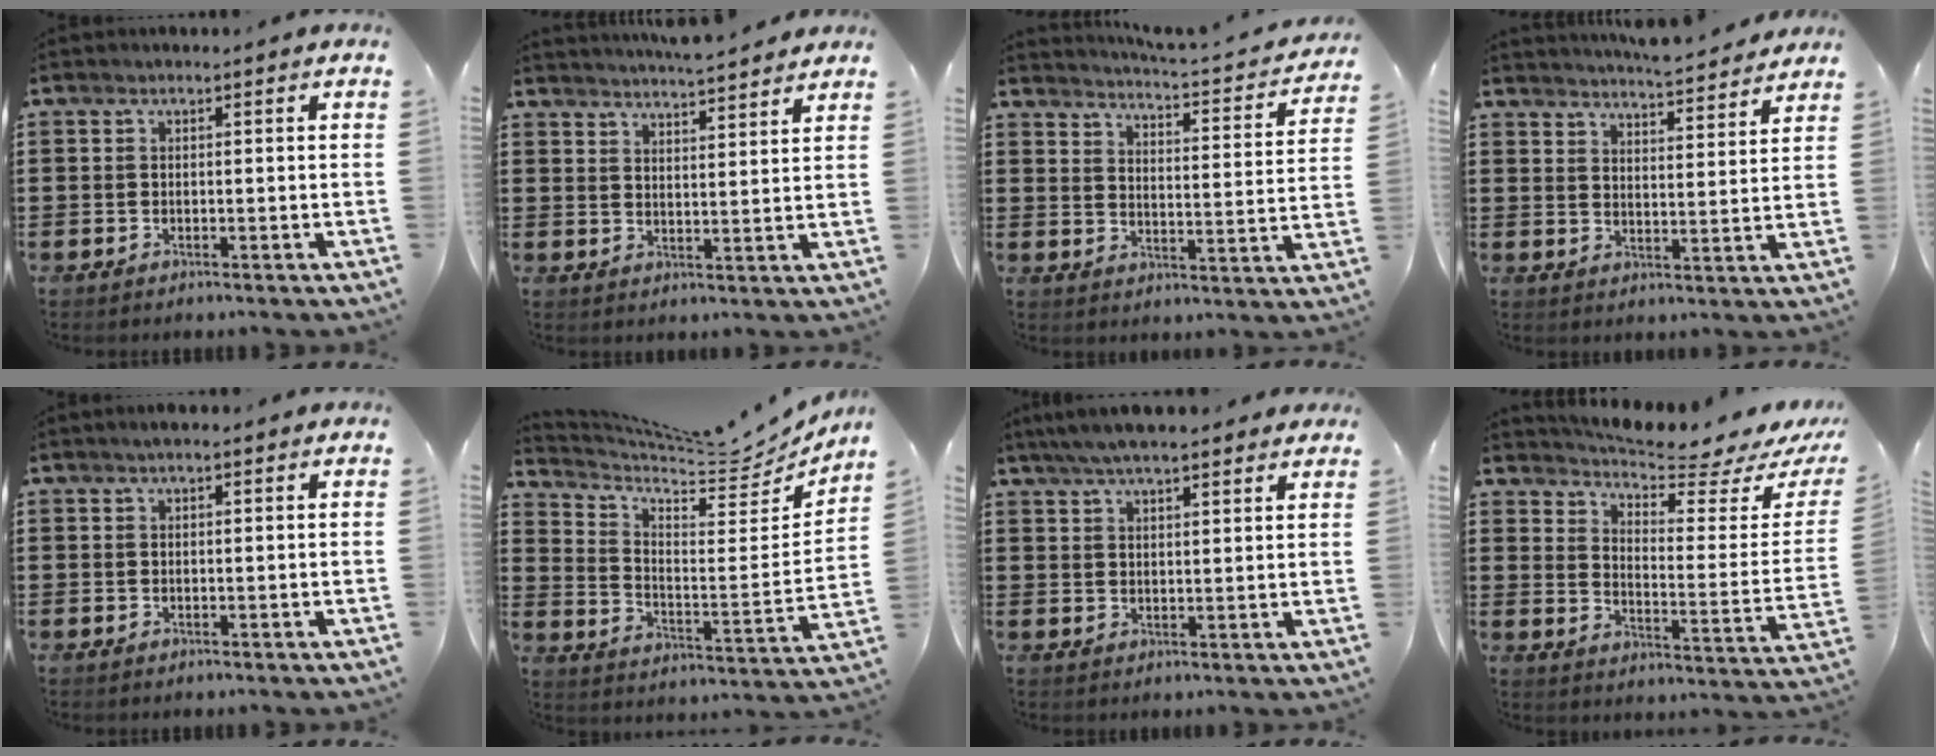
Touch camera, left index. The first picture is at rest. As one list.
[{"total": 4.2, "force": [4.1, -0.5, 0.5], "torque": [-0.024, -0.022, 0.073]}, {"total": 2.9, "force": [2.7, -0.5, 0.8], "torque": [-0.027, -0.035, 0.034]}, {"total": 4.9, "force": [4.8, -0.6, 0.7], "torque": [-0.025, -0.034, 0.082]}, {"total": 1.3, "force": [1.0, 0.3, 0.9], "torque": [-0.017, 0.002, 0.017]}, {"total": 6.9, "force": [6.2, 1.4, 2.7], "torque": [-0.068, -0.049, 0.099]}, {"total": 5.3, "force": [4.8, 0.8, 2.3], "torque": [-0.056, -0.005, 0.088]}, {"total": 5.8, "force": [5.3, 0.0, 2.3], "torque": [-0.058, -0.054, 0.086]}]